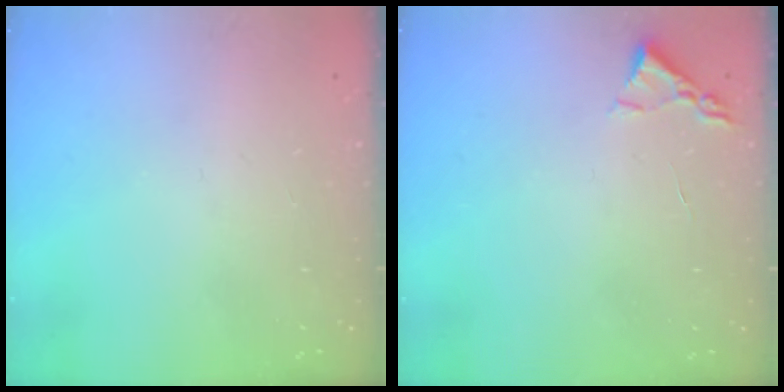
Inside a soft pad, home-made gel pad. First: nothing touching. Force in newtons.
{"total": 2.2, "press": 2.2, "slide": 0.3}